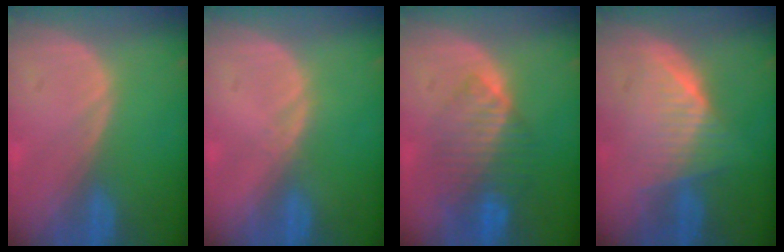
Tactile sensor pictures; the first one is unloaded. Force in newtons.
{"total": 0.8, "press": 0.6, "slide": 0.5}
{"total": 8.0, "press": 7.2, "slide": 3.3}
{"total": 6.4, "press": 6.2, "slide": 1.7}